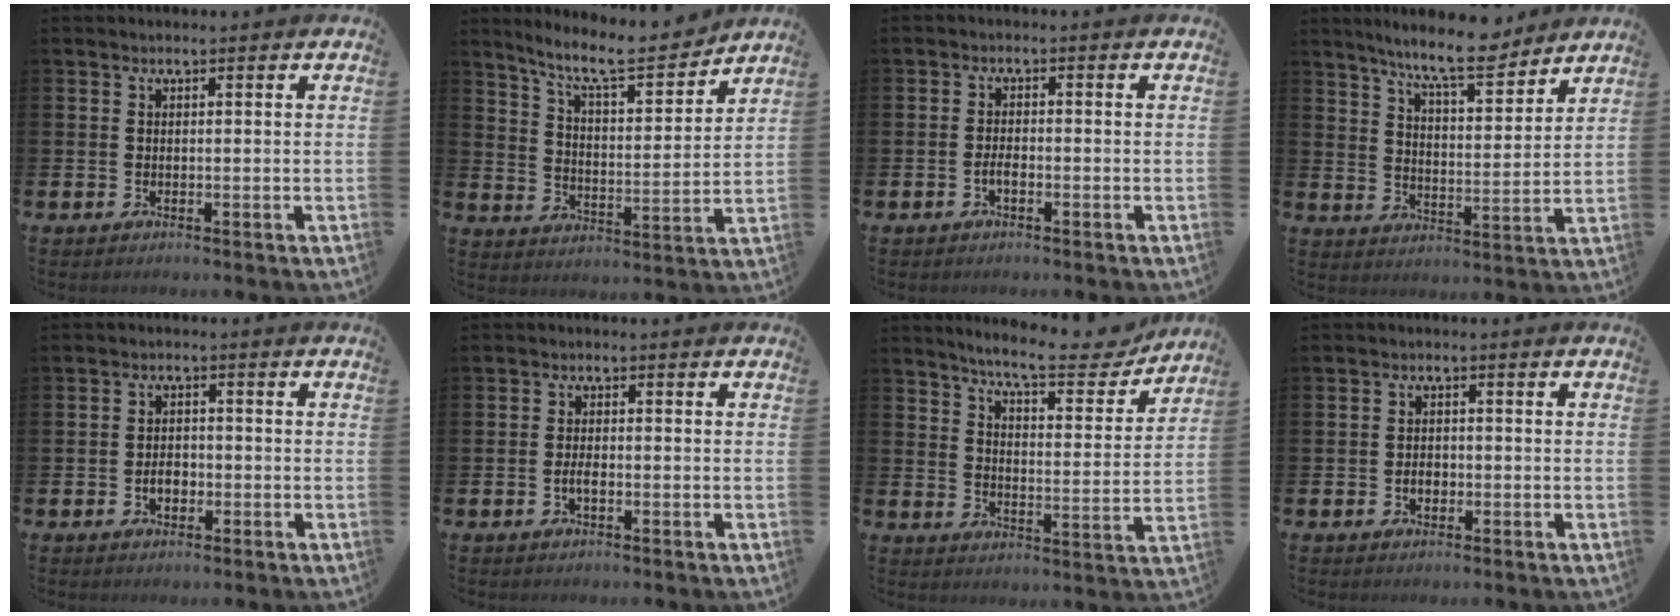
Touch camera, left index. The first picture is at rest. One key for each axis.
{"total": 9.6, "fx": 8.6, "fy": 1.7, "fz": 4.0, "tx": -0.100, "ty": -0.053, "tz": 0.148}
{"total": 1.6, "fx": -0.7, "fy": 0.6, "fz": 1.3, "tx": -0.033, "ty": 0.005, "tz": -0.013}
{"total": 9.5, "fx": 8.6, "fy": 1.6, "fz": 3.9, "tx": -0.084, "ty": -0.048, "tz": 0.150}
{"total": 2.5, "fx": -0.8, "fy": 1.7, "fz": 1.6, "tx": -0.023, "ty": 0.001, "tz": -0.020}
{"total": 1.7, "fx": -0.5, "fy": 0.7, "fz": 1.5, "tx": -0.028, "ty": 0.001, "tz": -0.011}
{"total": 8.8, "fx": 8.1, "fy": 1.1, "fz": 3.3, "tx": -0.076, "ty": -0.054, "tz": 0.137}
{"total": 2.0, "fx": -0.6, "fy": 1.4, "fz": 1.2, "tx": -0.016, "ty": 0.003, "tz": -0.015}